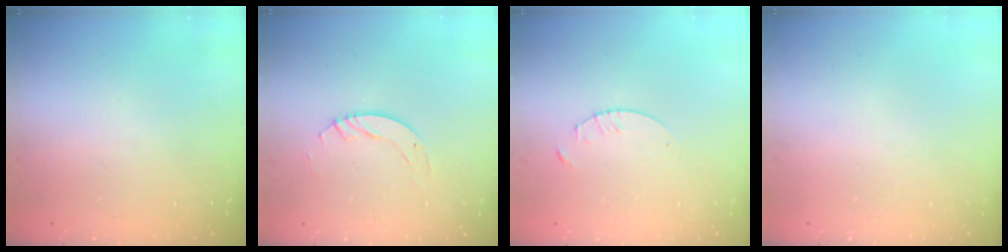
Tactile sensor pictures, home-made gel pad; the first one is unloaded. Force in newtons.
{"total": 4.0, "press": 4.0, "slide": 0.3}
{"total": 1.3, "press": 1.3, "slide": 0.2}
{"total": 0.0}